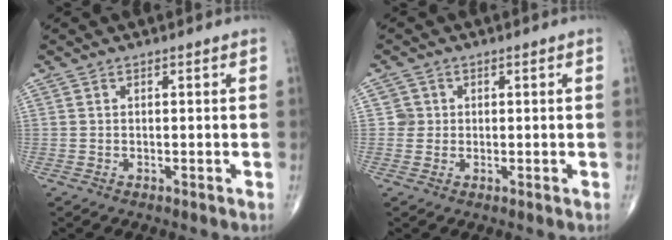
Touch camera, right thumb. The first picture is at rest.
{"total": 2.0, "force": [0.2, 1.9, -0.1], "torque": [0.019, 0.005, -0.001]}